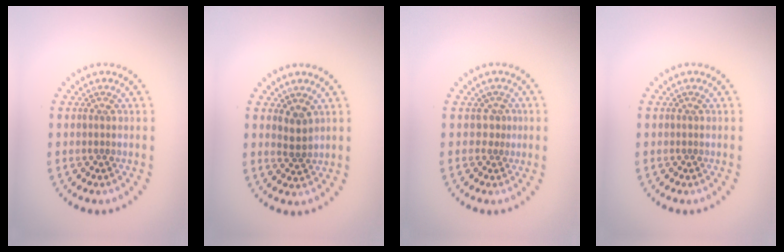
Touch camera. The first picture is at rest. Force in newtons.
{"total": 1.6, "press": 1.4, "slide": 0.9}
{"total": 0.9, "press": 0.3, "slide": 0.9}
{"total": 0.0}